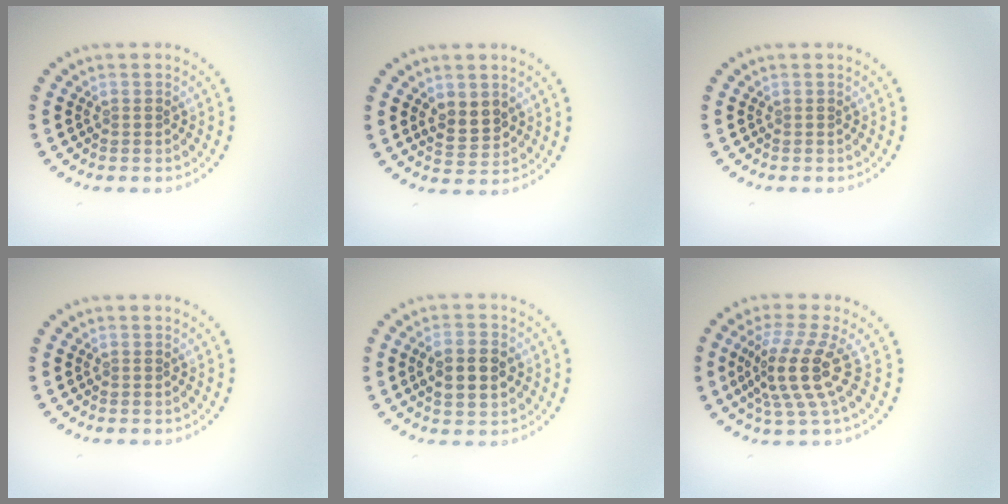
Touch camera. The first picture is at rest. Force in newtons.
{"total": 2.4, "press": 2.3, "slide": 0.7}
{"total": 0.0}
{"total": 0.0}
{"total": 3.5, "press": 3.5, "slide": 0.2}
{"total": 4.7, "press": 3.4, "slide": 3.1}